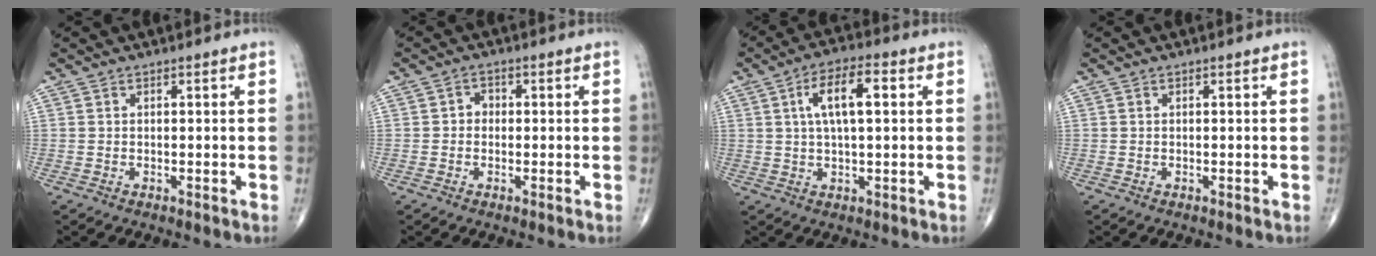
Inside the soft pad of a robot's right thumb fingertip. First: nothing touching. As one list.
[{"total": 1.9, "force": [-0.2, 1.6, 0.9], "torque": [0.000, 0.008, -0.009]}, {"total": 8.9, "force": [2.1, 3.3, 8.0], "torque": [-0.140, 0.015, 0.031]}, {"total": 0.0}]